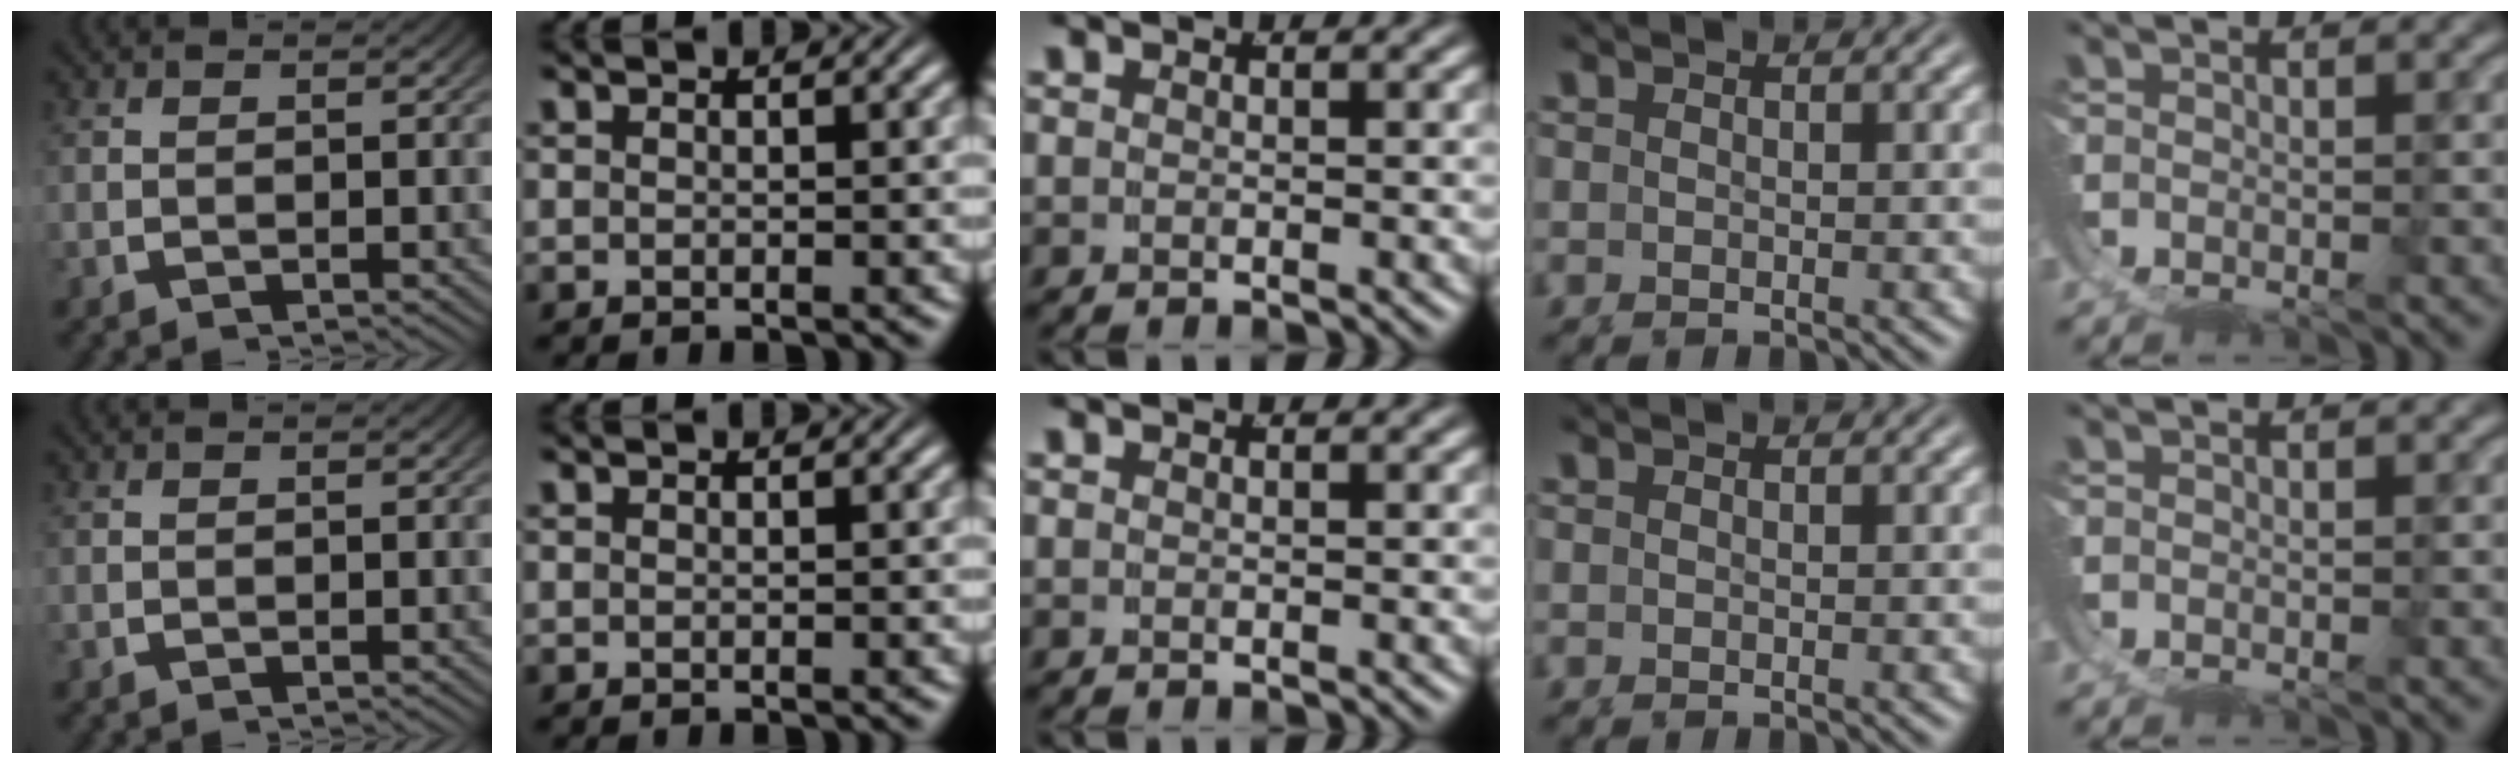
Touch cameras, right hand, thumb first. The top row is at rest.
{}